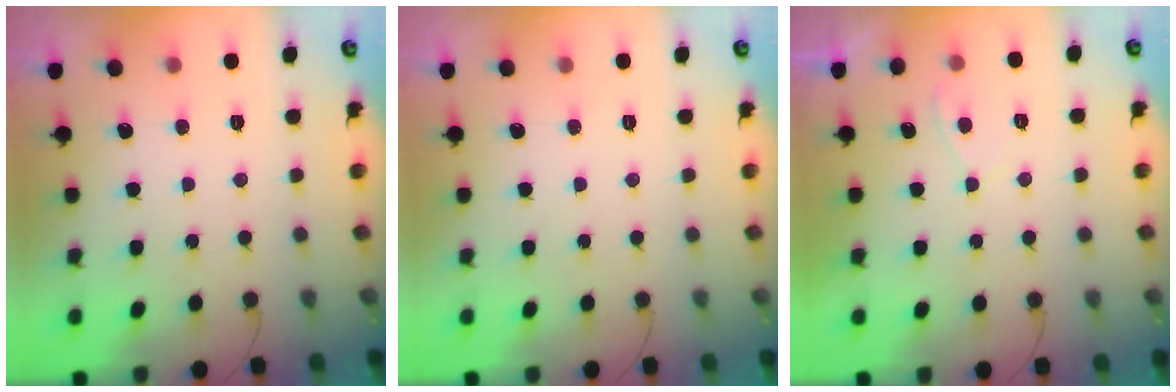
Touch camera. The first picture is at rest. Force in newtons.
{"total": 0.0}
{"total": 1.4, "press": 1.2, "slide": 0.6}